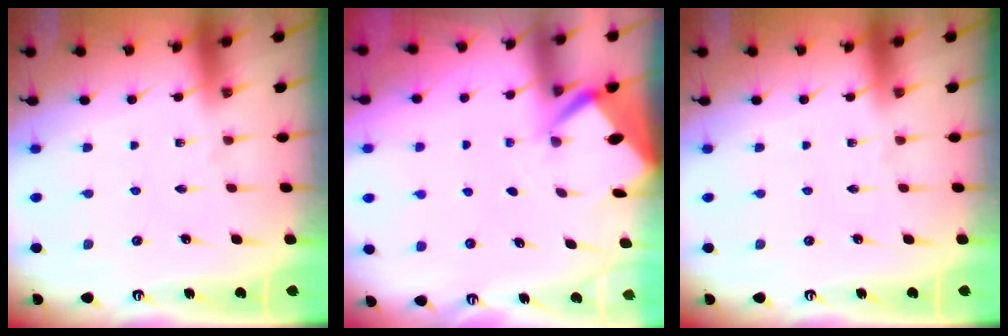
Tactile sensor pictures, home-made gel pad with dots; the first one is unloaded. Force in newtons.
{"total": 2.7, "press": 2.7, "slide": 0.3}
{"total": 0.0}